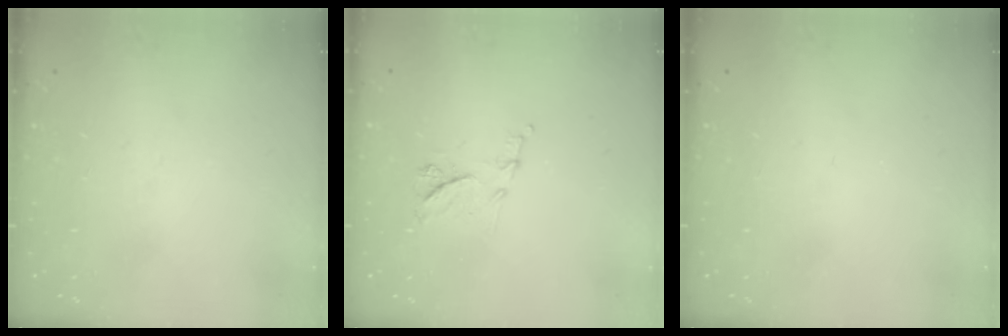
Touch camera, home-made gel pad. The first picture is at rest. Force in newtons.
{"total": 7.3, "press": 7.2, "slide": 0.9}
{"total": 0.0}